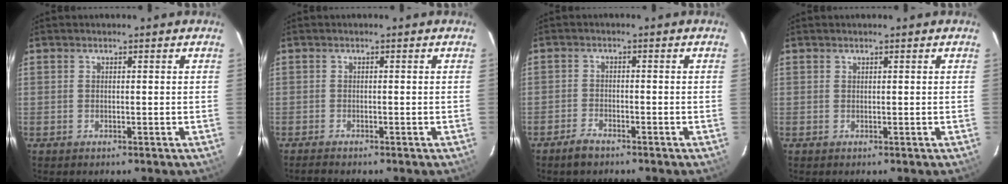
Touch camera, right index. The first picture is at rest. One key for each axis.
{"total": 1.9, "fx": -1.8, "fy": 0.2, "fz": 0.7, "tx": -0.018, "ty": -0.010, "tz": -0.031}
{"total": 3.2, "fx": -2.7, "fy": 1.2, "fz": 1.3, "tx": -0.041, "ty": 0.003, "tz": -0.051}
{"total": 0.0}